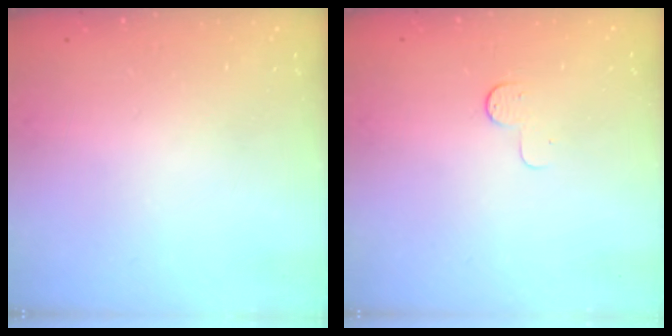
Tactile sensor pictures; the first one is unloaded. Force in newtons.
{"total": 5.0, "press": 5.0, "slide": 0.4}